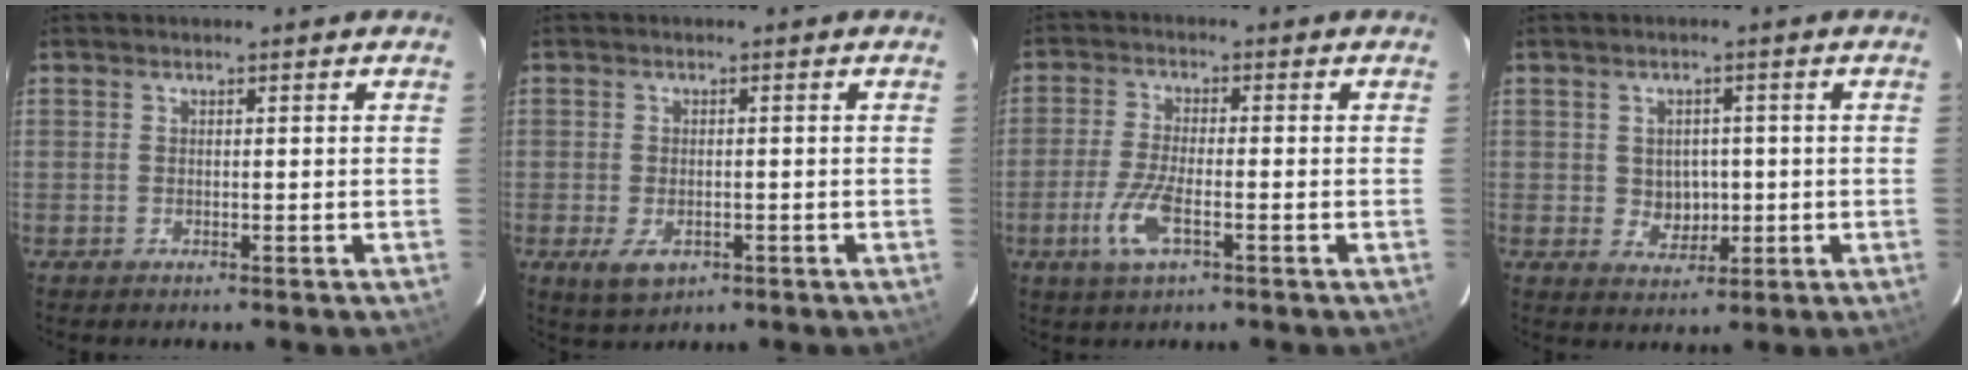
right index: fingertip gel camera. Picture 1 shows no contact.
{"total": 4.8, "force": [-2.0, 2.8, 3.4], "torque": [-0.073, -0.012, -0.028]}
{"total": 7.2, "force": [-3.0, 2.1, 6.1], "torque": [-0.138, -0.007, -0.061]}
{"total": 4.4, "force": [-0.1, 3.9, 2.0], "torque": [-0.036, 0.007, 0.007]}